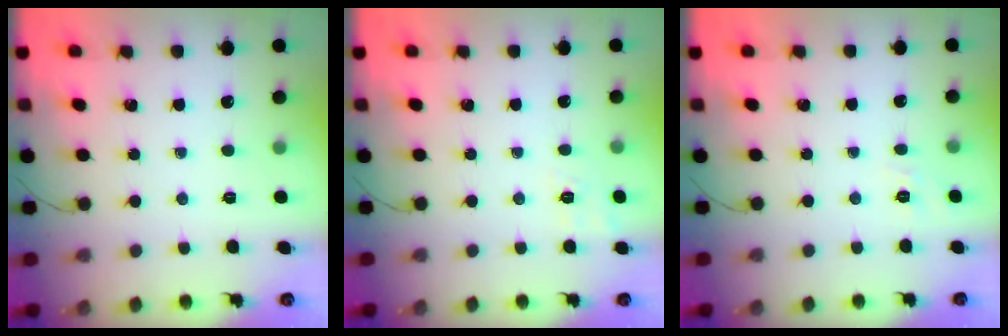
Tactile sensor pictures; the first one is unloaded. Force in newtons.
{"total": 6.5, "press": 6.2, "slide": 2.0}
{"total": 1.8, "press": 1.2, "slide": 1.4}